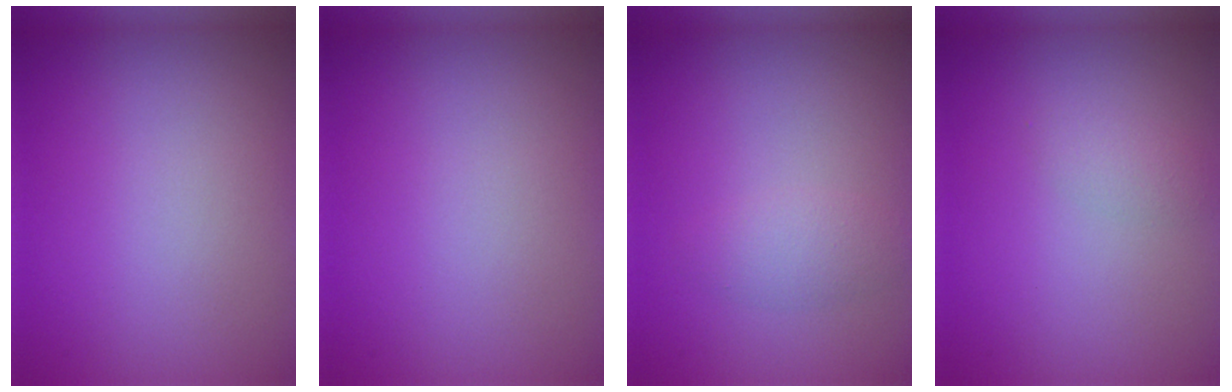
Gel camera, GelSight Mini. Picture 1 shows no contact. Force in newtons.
{"total": 0.0}
{"total": 1.8, "press": 1.8, "slide": 0.2}
{"total": 1.1, "press": 1.1, "slide": 0.1}